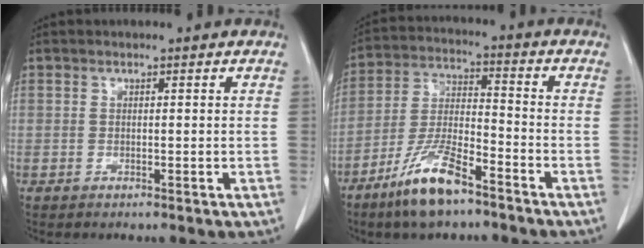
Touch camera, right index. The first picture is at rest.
{"total": 11.1, "force": [-7.5, 2.4, 7.9], "torque": [-0.165, -0.015, -0.144]}